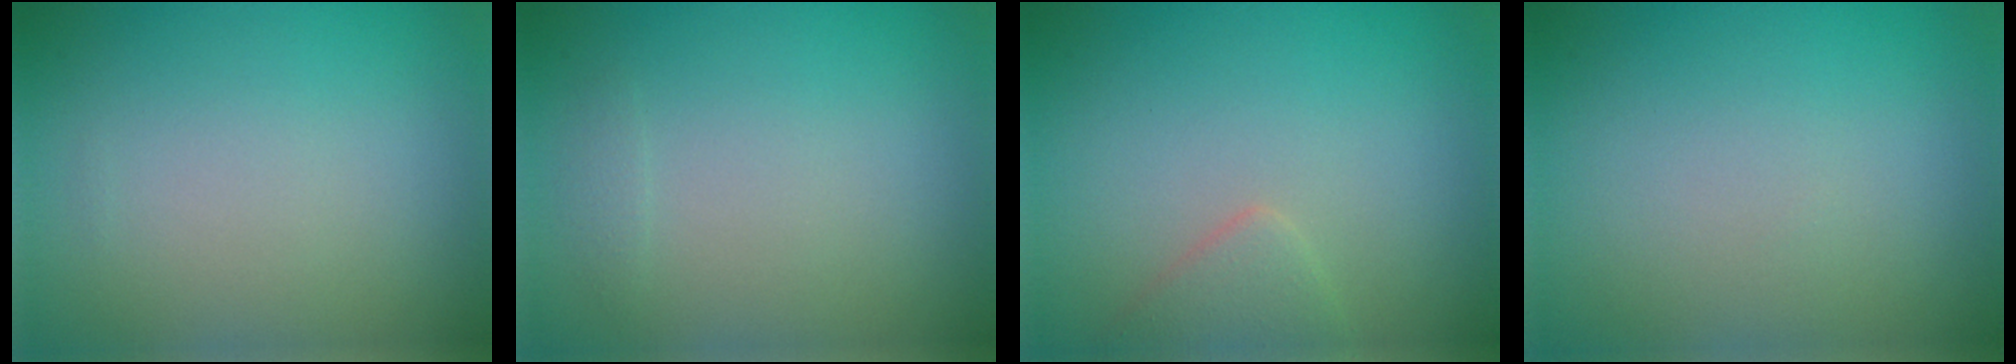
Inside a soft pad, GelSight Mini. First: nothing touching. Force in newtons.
{"total": 0.6, "press": 0.6, "slide": 0.0}
{"total": 1.9, "press": 1.9, "slide": 0.0}
{"total": 0.0}